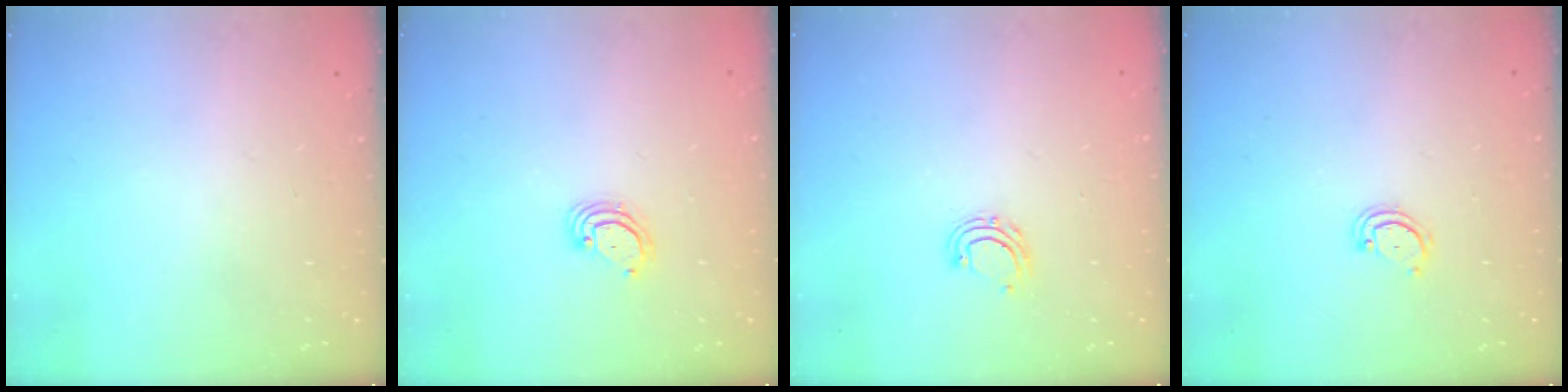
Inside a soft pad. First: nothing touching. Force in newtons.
{"total": 3.0, "press": 2.9, "slide": 0.3}
{"total": 6.0, "press": 5.8, "slide": 1.3}
{"total": 2.6, "press": 2.6, "slide": 0.3}